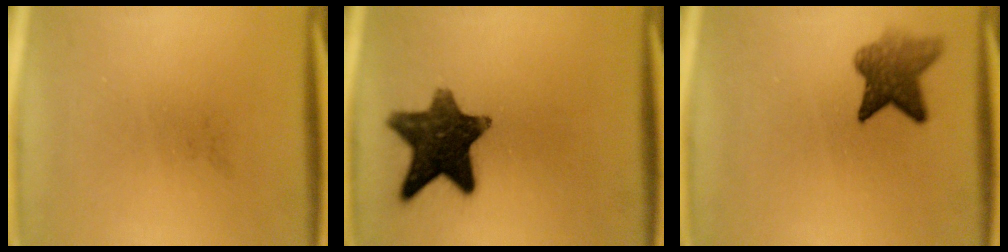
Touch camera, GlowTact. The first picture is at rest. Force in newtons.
{"total": 12.6}
{"total": 5.9}